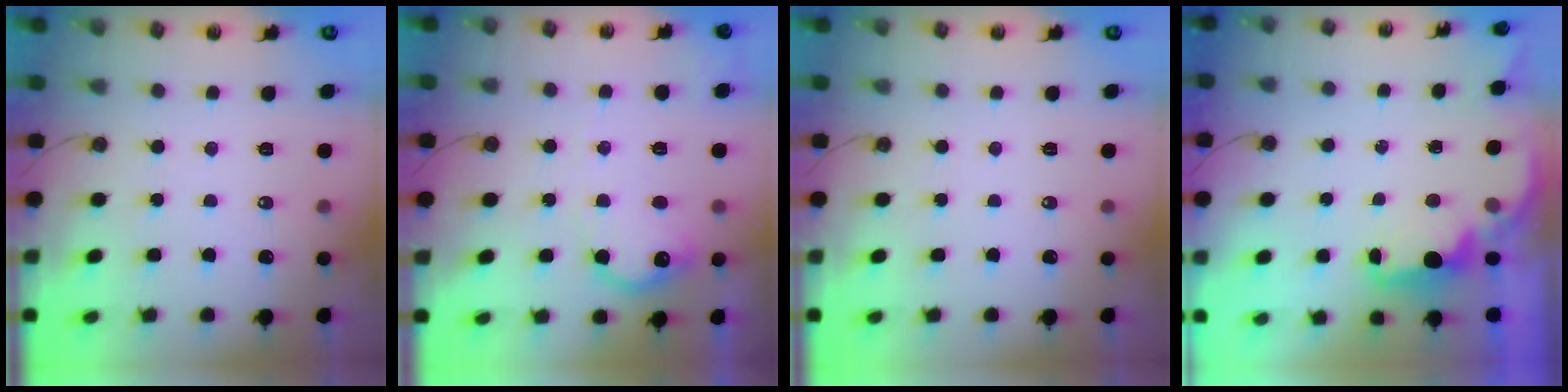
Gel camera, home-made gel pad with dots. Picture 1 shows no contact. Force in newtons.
{"total": 11.9, "press": 11.9, "slide": 0.5}
{"total": 0.0}
{"total": 2.3, "press": 2.2, "slide": 0.8}